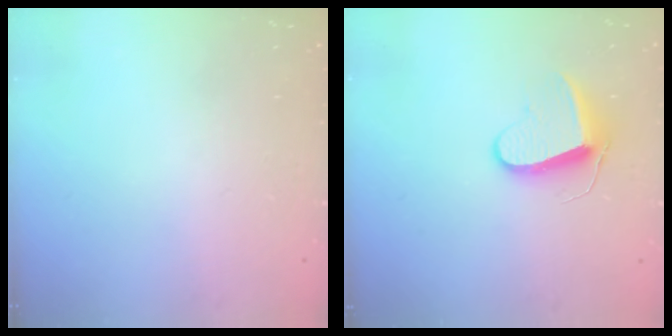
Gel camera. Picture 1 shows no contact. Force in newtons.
{"total": 9.4, "press": 9.4, "slide": 0.7}